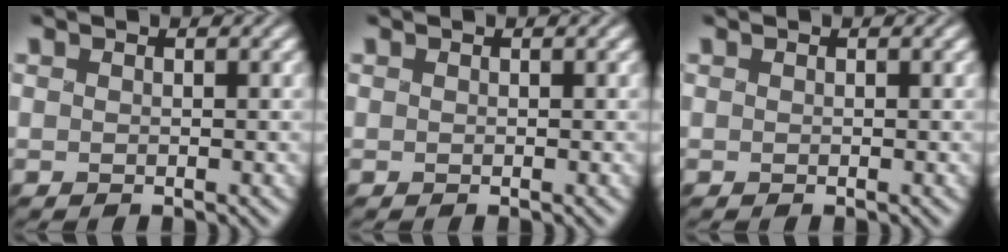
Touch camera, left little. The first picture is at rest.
{"total": 0.0}
{"total": 0.0}